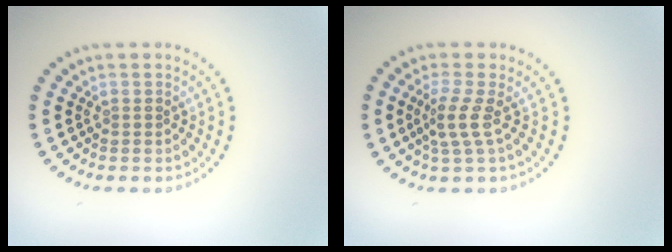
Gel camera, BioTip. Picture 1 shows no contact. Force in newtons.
{"total": 2.3, "press": 1.5, "slide": 1.6}